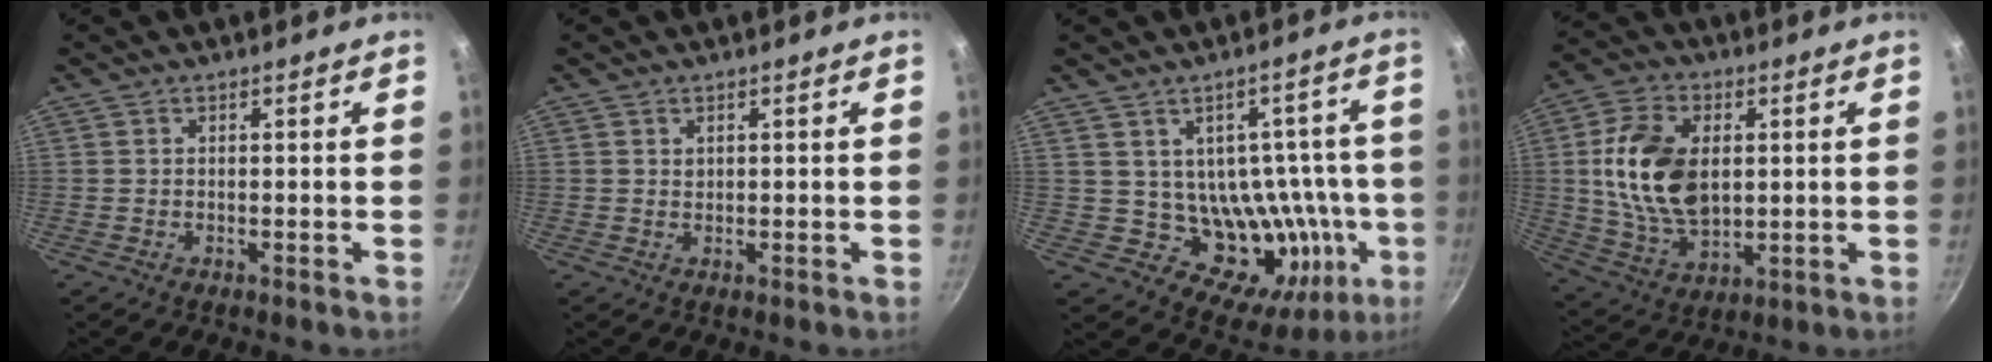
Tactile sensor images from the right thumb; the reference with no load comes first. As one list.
[{"total": 0.7, "force": [0.4, 0.5, 0.2], "torque": [-0.003, 0.000, 0.007]}, {"total": 17.8, "force": [-1.3, 13.5, 11.6], "torque": [-0.100, -0.005, 0.002]}, {"total": 16.7, "force": [1.9, 10.7, 12.6], "torque": [-0.219, -0.005, 0.041]}]